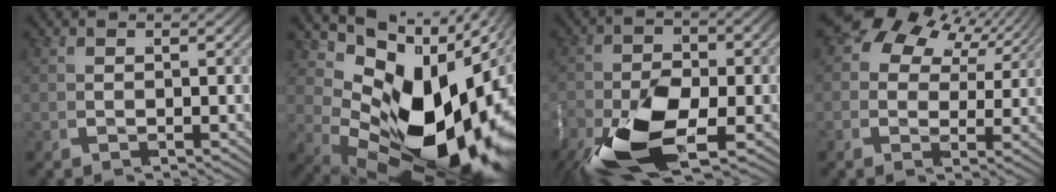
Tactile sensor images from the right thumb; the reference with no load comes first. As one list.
[{"total": 20.3, "force": [-0.7, 12.4, 16.0], "torque": [-0.244, -0.036, 0.002]}, {"total": 11.8, "force": [-4.3, 6.4, 9.0], "torque": [-0.215, -0.053, -0.052]}, {"total": 9.4, "force": [3.3, 7.1, 5.2], "torque": [-0.090, 0.024, 0.029]}]